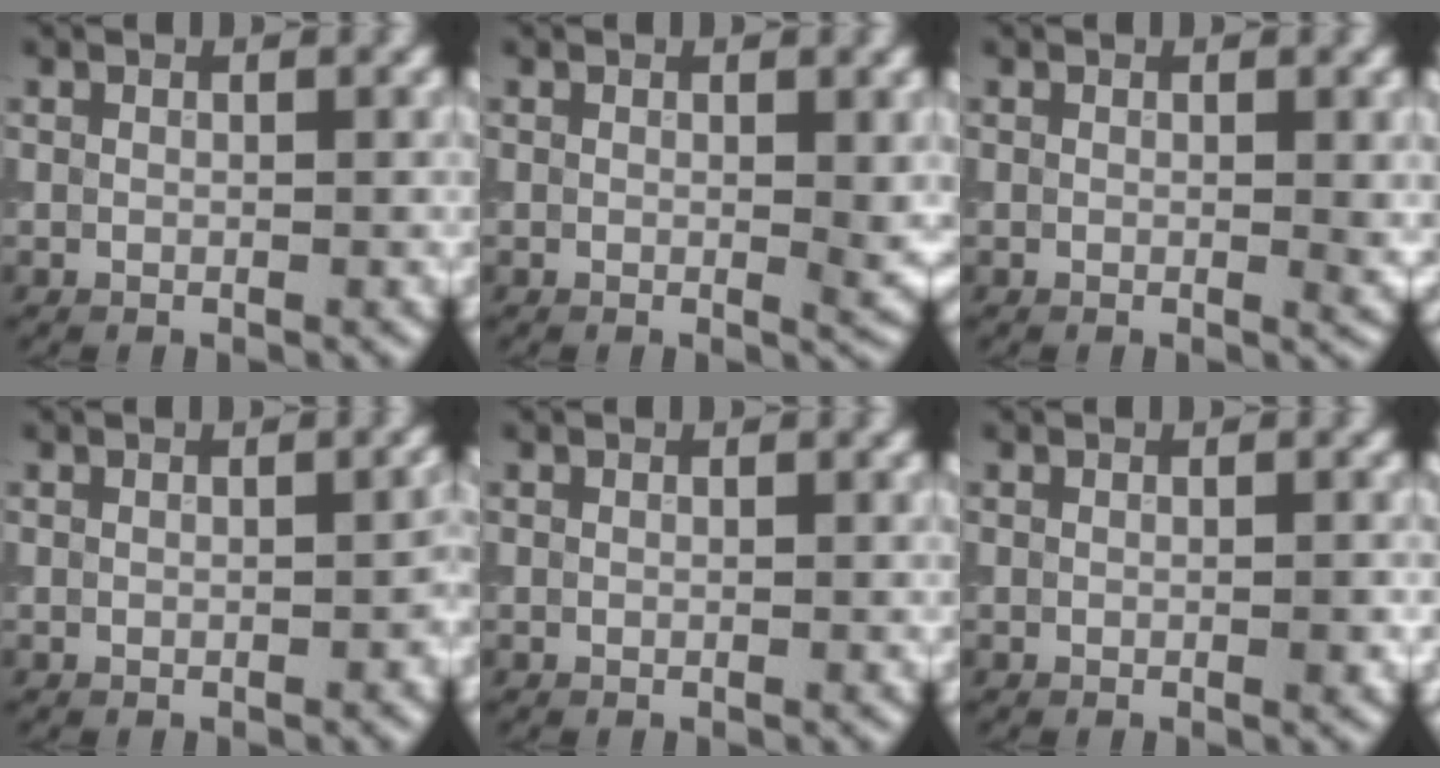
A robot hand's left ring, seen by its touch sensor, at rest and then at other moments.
{"total": 1.5, "force": [0.2, 0.4, 1.5], "torque": [-0.014, -0.006, 0.002]}
{"total": 1.1, "force": [0.2, 0.2, 1.1], "torque": [-0.010, -0.005, 0.002]}
{"total": 1.1, "force": [-0.1, 0.4, 1.0], "torque": [-0.012, 0.001, 0.001]}
{"total": 0.0}
{"total": 0.8, "force": [-0.1, 0.1, 0.8], "torque": [-0.010, 0.000, -0.001]}